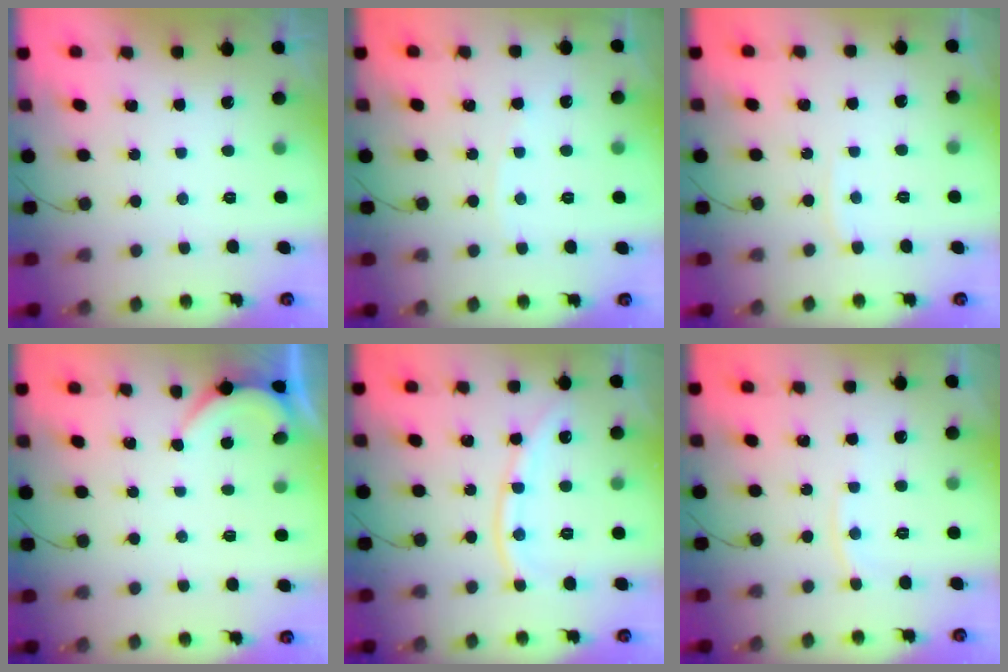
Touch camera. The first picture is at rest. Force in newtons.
{"total": 2.2, "press": 2.2, "slide": 0.3}
{"total": 3.8, "press": 3.7, "slide": 0.6}
{"total": 1.3, "press": 1.3, "slide": 0.2}
{"total": 10.9, "press": 10.9, "slide": 1.3}
{"total": 4.0, "press": 4.0, "slide": 0.2}